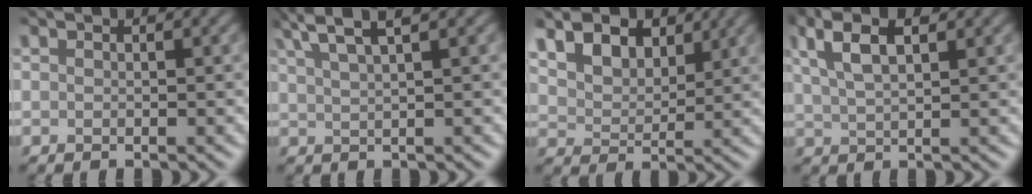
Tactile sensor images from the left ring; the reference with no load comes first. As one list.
[{"total": 3.4, "force": [2.6, 0.1, 2.2], "torque": [-0.040, 0.014, 0.050]}, {"total": 7.8, "force": [4.7, 4.8, 3.9], "torque": [-0.091, 0.022, 0.072]}, {"total": 4.7, "force": [2.4, 1.7, 3.7], "torque": [-0.076, 0.011, 0.045]}]